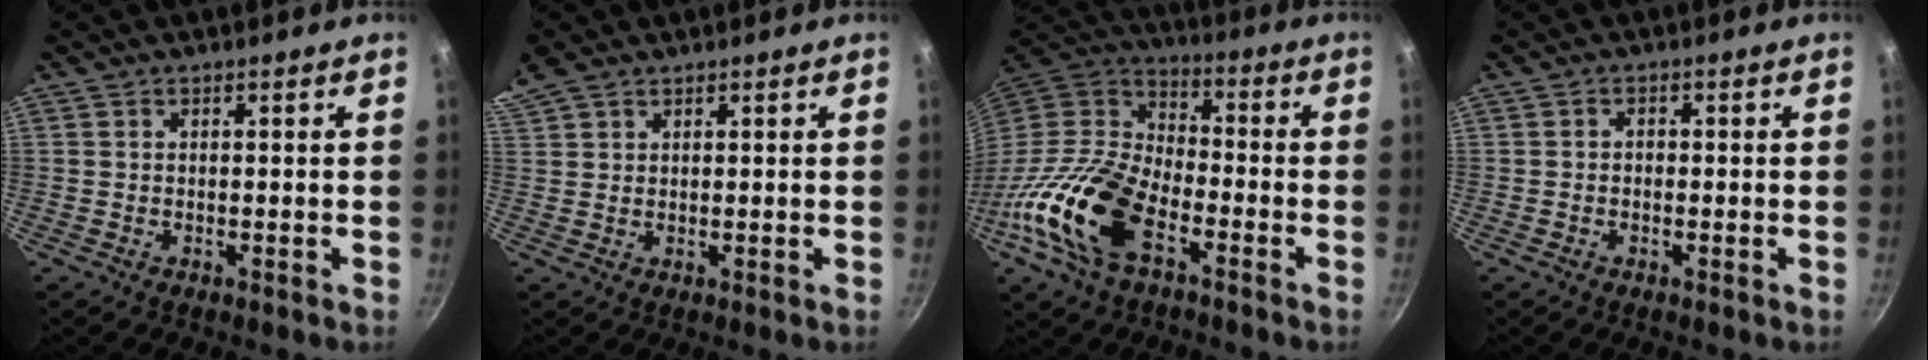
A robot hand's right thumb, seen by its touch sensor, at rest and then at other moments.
{"total": 6.2, "force": [4.4, 3.4, 2.9], "torque": [-0.059, 0.018, 0.091]}
{"total": 20.5, "force": [-8.8, 11.6, 14.4], "torque": [-0.264, 0.044, -0.189]}
{"total": 1.1, "force": [-0.3, 0.8, 0.6], "torque": [-0.008, 0.005, -0.007]}